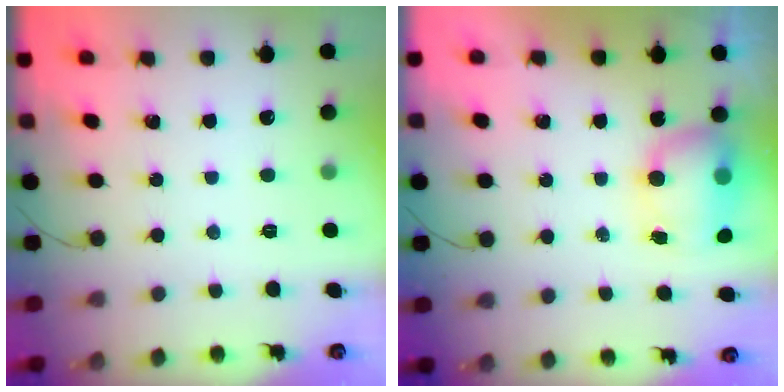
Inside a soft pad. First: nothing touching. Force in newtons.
{"total": 7.4, "press": 7.3, "slide": 1.0}